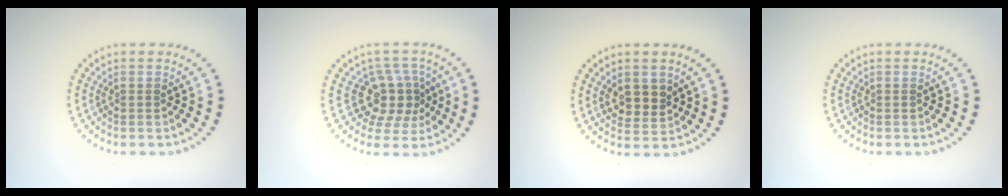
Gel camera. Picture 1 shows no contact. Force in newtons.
{"total": 3.9, "press": 3.1, "slide": 2.3}
{"total": 2.7, "press": 2.5, "slide": 1.0}
{"total": 0.0}